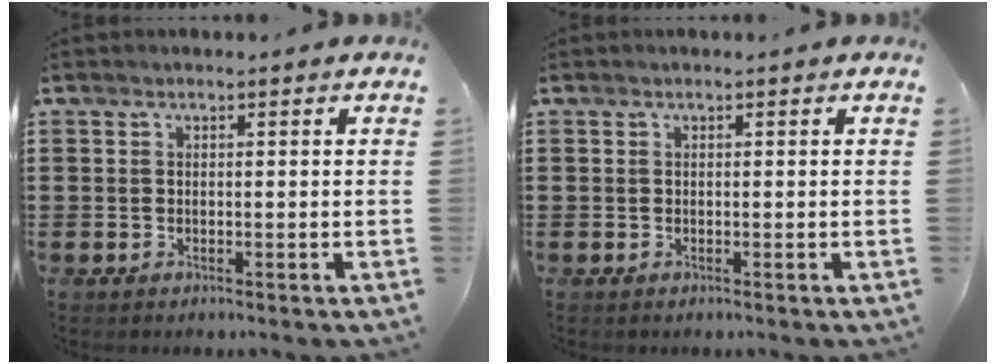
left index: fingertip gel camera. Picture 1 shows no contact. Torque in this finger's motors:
{"motor_torque": [0.00, 0.00, 0.00, 0.00]}